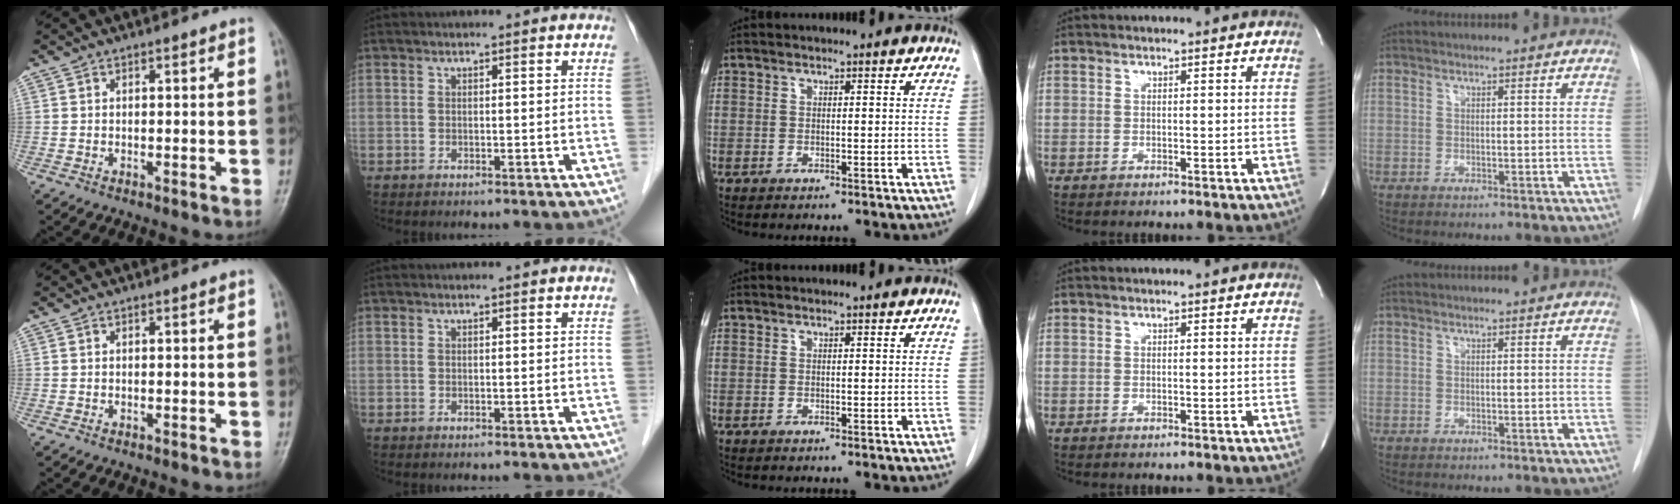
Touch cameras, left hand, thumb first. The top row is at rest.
{}